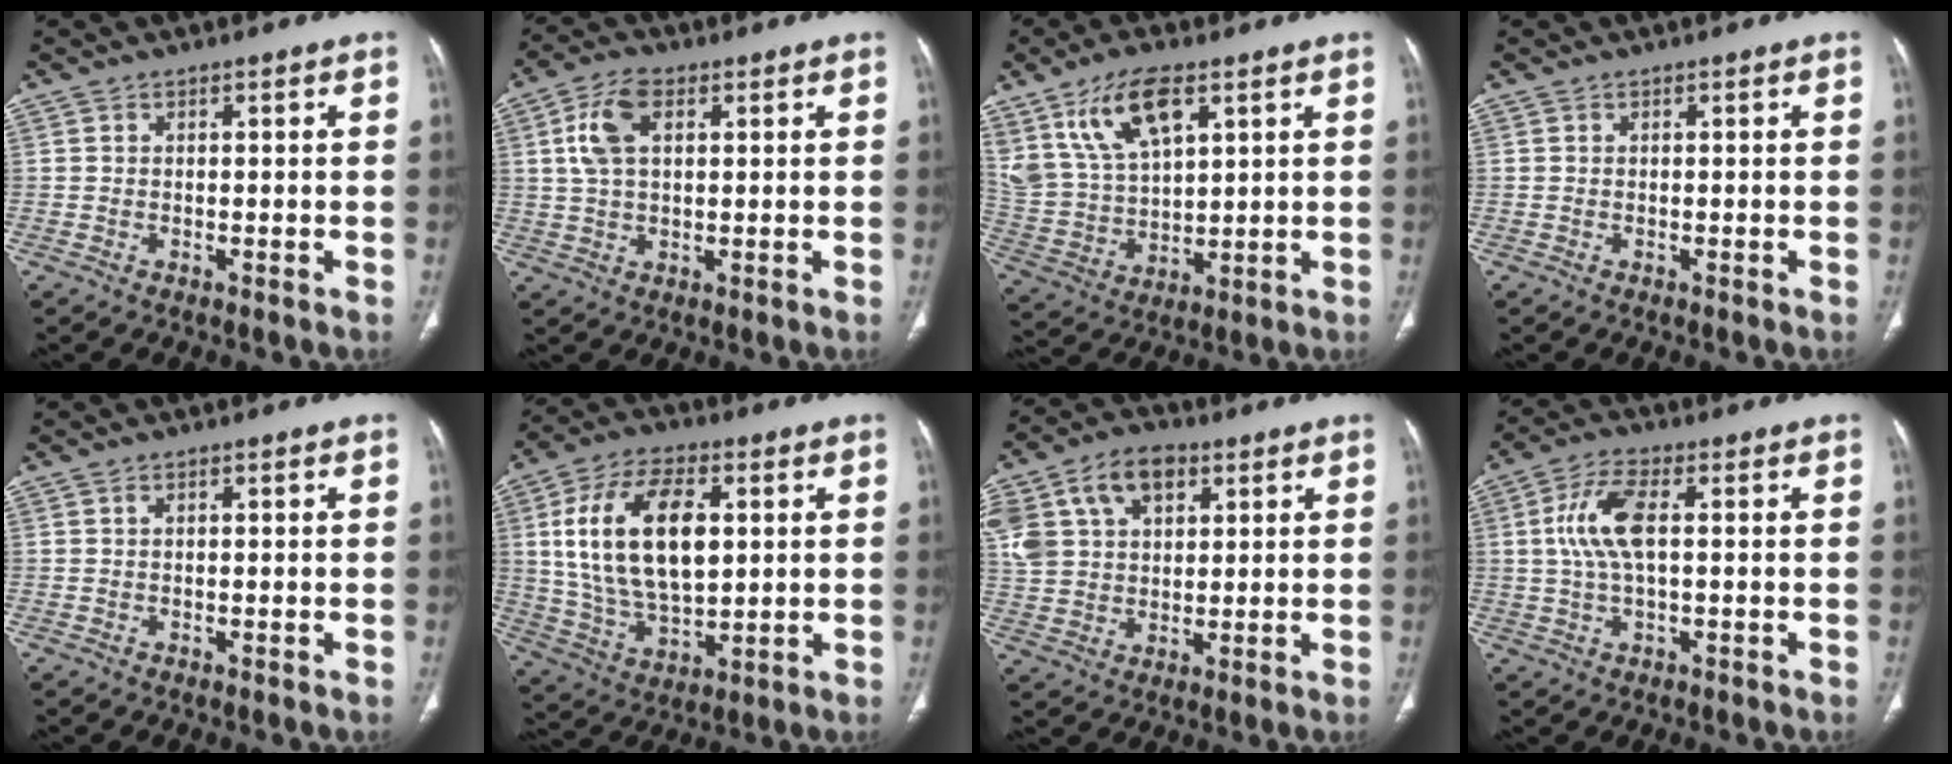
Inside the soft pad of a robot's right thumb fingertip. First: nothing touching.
{"total": 8.3, "force": [2.6, 4.6, 6.4], "torque": [-0.131, 0.010, 0.051]}
{"total": 14.7, "force": [8.0, 7.0, 10.2], "torque": [-0.186, -0.022, 0.167]}
{"total": 0.0}
{"total": 0.7, "force": [0.3, 0.3, 0.5], "torque": [-0.010, 0.004, 0.007]}
{"total": 20.2, "force": [4.0, 10.9, 16.5], "torque": [-0.293, -0.007, 0.078]}
{"total": 18.2, "force": [7.2, 12.3, 11.2], "torque": [-0.229, 0.019, 0.132]}
{"total": 8.7, "force": [1.1, 3.6, 7.8], "torque": [-0.177, 0.015, 0.021]}